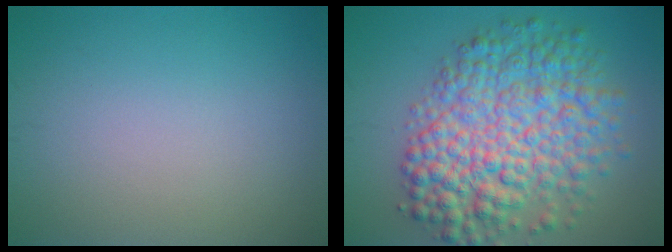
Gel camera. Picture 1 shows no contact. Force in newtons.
{"total": 9.7, "press": 9.7, "slide": 0.1}